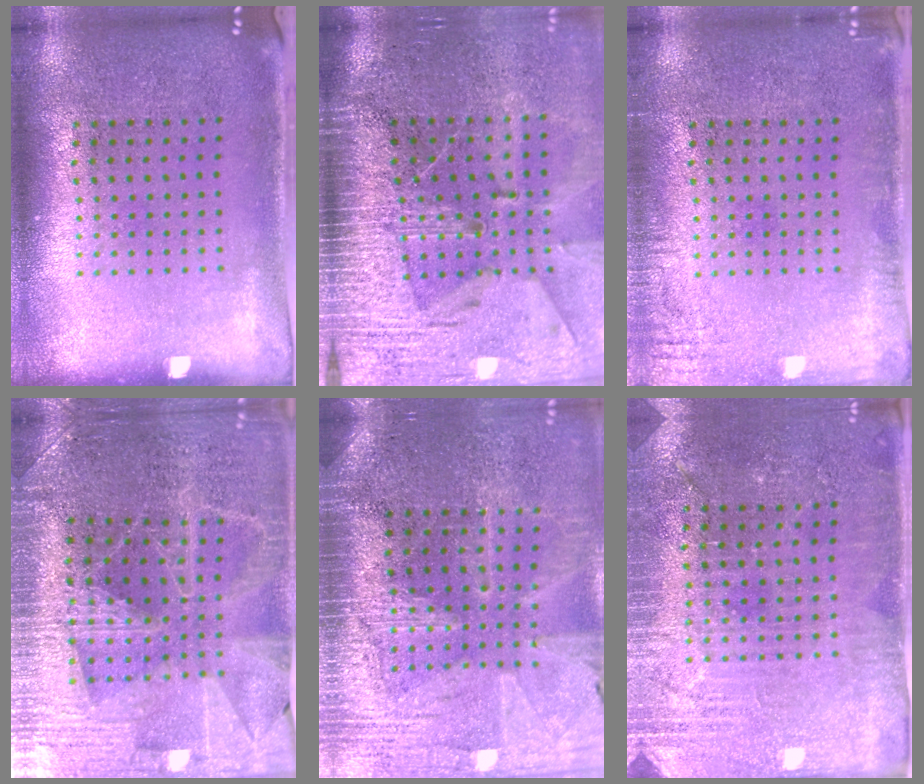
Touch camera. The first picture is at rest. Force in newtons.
{"total": 4.0, "press": 3.5, "slide": 2.0}
{"total": 1.8, "press": 1.8, "slide": 0.1}
{"total": 3.4, "press": 3.3, "slide": 0.7}
{"total": 3.4, "press": 3.2, "slide": 1.2}
{"total": 2.8, "press": 2.8, "slide": 0.4}